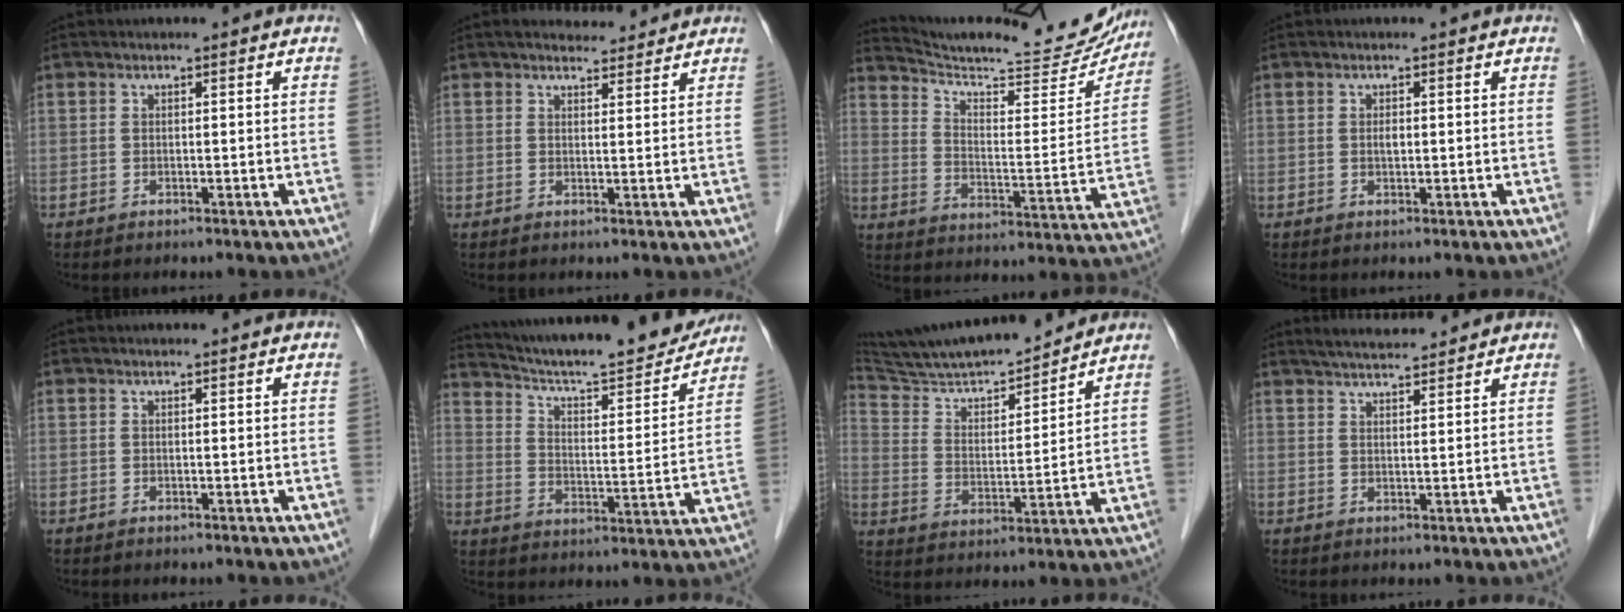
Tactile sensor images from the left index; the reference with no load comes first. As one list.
[{"total": 4.1, "force": [3.7, 1.2, 1.2], "torque": [-0.011, 0.008, 0.045]}, {"total": 23.0, "force": [21.2, 3.2, 8.4], "torque": [-0.124, -0.055, 0.276]}, {"total": 1.2, "force": [-1.0, 0.3, 0.6], "torque": [-0.009, -0.006, -0.018]}, {"total": 1.1, "force": [-1.1, -0.1, -0.1], "torque": [0.004, -0.006, -0.019]}, {"total": 21.1, "force": [19.3, 2.3, 8.3], "torque": [-0.134, -0.030, 0.269]}, {"total": 16.6, "force": [15.2, 1.5, 6.4], "torque": [-0.114, -0.001, 0.257]}, {"total": 5.4, "force": [5.0, 0.5, 2.0], "torque": [-0.036, 0.018, 0.078]}]